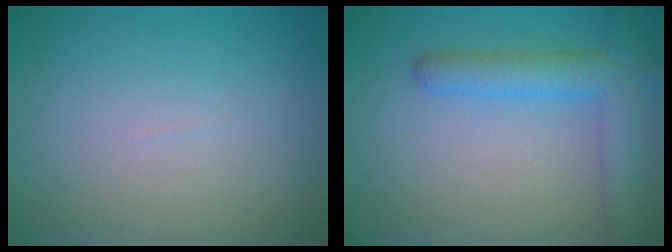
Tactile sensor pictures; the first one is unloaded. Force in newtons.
{"total": 4.7, "press": 4.7, "slide": 0.3}